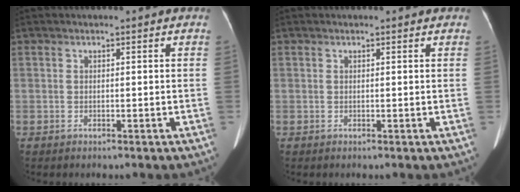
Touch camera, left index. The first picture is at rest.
{"total": 1.0, "force": [0.9, 0.3, 0.3], "torque": [-0.010, 0.005, 0.006]}